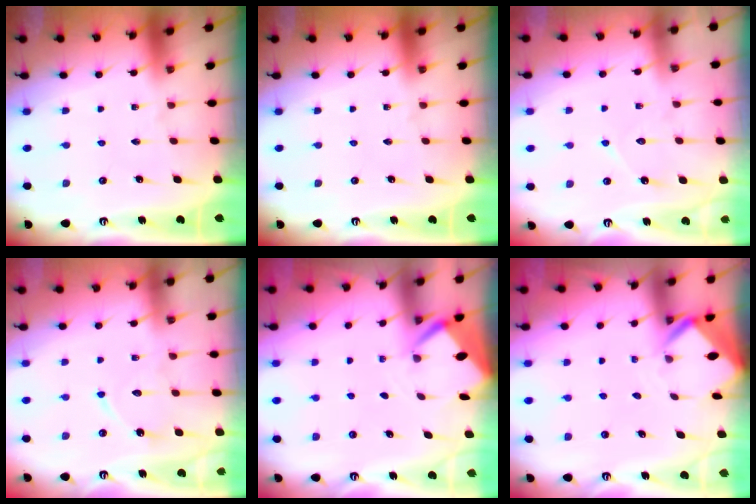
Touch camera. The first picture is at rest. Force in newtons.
{"total": 0.0}
{"total": 6.1, "press": 6.1, "slide": 0.6}
{"total": 8.9, "press": 8.8, "slide": 0.7}
{"total": 2.6, "press": 2.6, "slide": 0.3}
{"total": 2.7, "press": 2.7, "slide": 0.2}